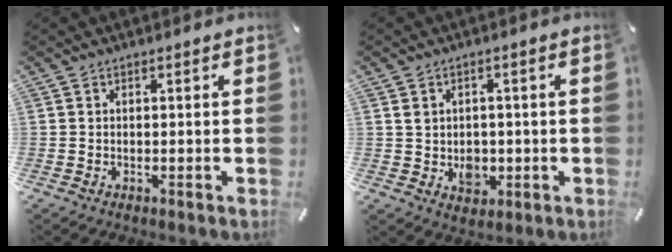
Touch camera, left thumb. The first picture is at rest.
{"total": 5.3, "force": [-0.3, 4.8, 2.0], "torque": [-0.017, 0.002, -0.006]}